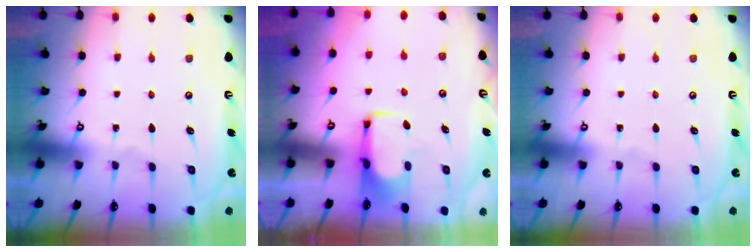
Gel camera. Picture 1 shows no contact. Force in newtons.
{"total": 1.9, "press": 1.9, "slide": 0.4}
{"total": 0.0}